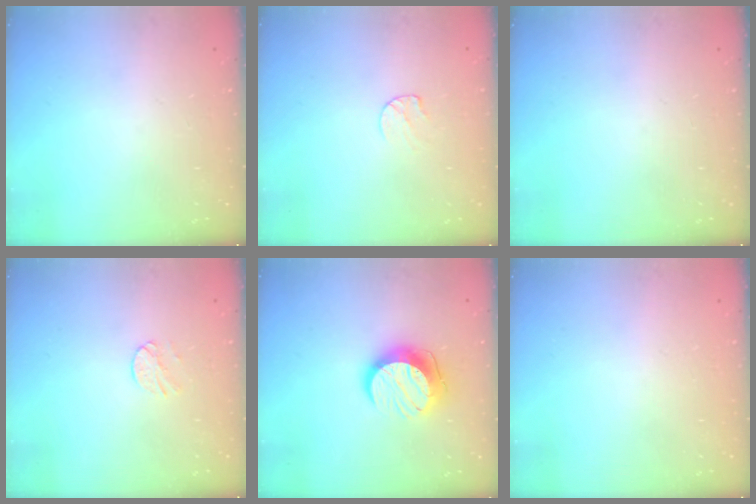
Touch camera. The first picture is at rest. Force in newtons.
{"total": 4.8, "press": 4.8, "slide": 0.4}
{"total": 0.0}
{"total": 5.8, "press": 5.8, "slide": 0.4}
{"total": 12.0, "press": 12.0, "slide": 1.0}
{"total": 0.5, "press": 0.5, "slide": 0.1}